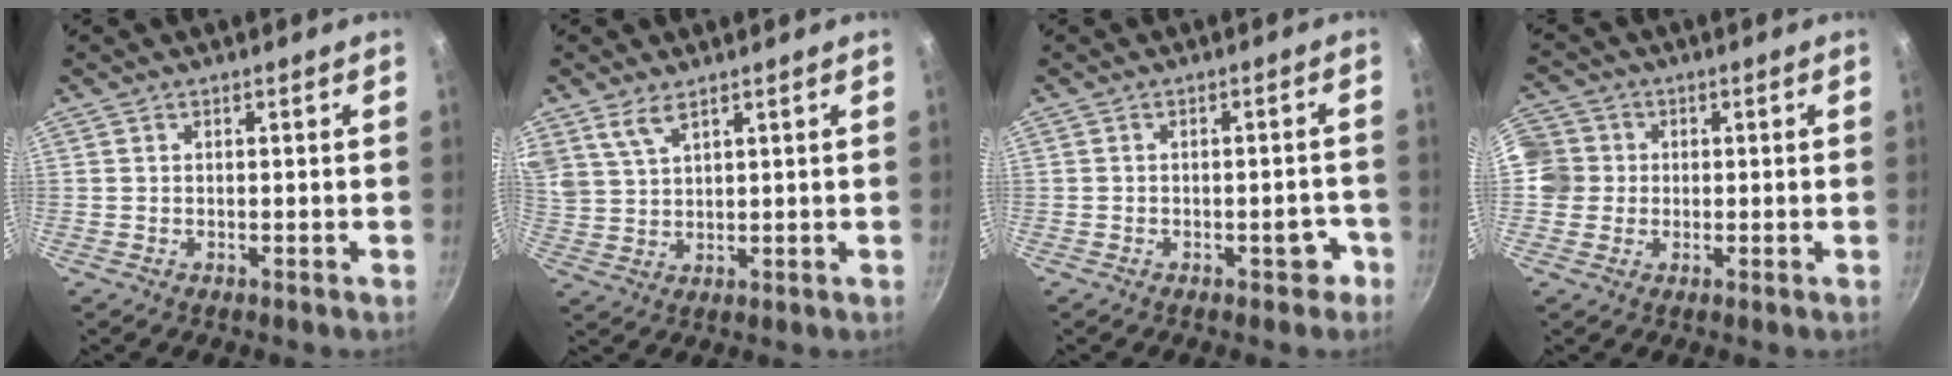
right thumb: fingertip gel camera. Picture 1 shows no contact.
{"total": 4.8, "force": [3.3, 2.0, 2.8], "torque": [-0.053, -0.015, 0.073]}
{"total": 3.8, "force": [-2.0, 2.0, 2.5], "torque": [-0.005, 0.028, -0.018]}
{"total": 6.6, "force": [0.2, 6.4, 1.7], "torque": [0.002, 0.001, -0.013]}